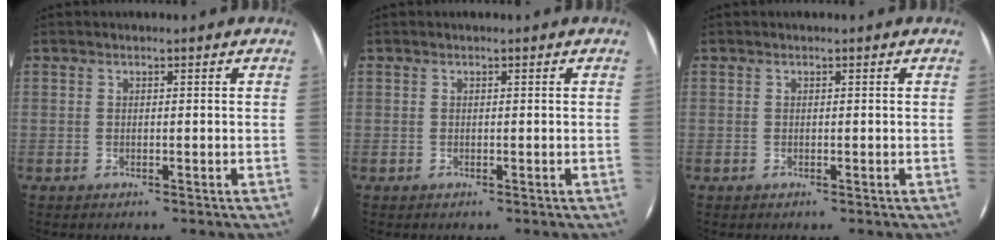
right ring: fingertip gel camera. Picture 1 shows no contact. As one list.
[{"total": 0.0}, {"total": 0.0}]